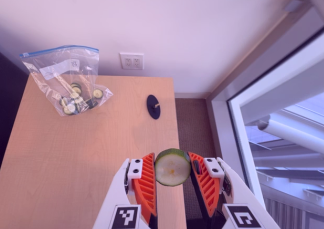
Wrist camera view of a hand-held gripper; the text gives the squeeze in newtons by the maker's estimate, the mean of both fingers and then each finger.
{"total": 9.0, "left": 9.1, "right": 8.8}